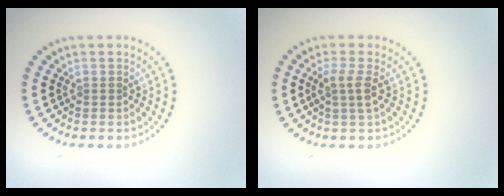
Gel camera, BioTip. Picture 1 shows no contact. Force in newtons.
{"total": 1.9, "press": 1.5, "slide": 1.1}